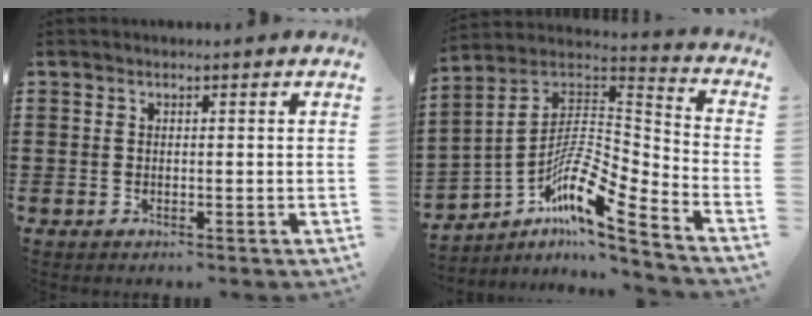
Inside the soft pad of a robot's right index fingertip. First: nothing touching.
{"total": 10.7, "force": [-6.4, 2.3, 8.3], "torque": [-0.168, -0.012, -0.132]}